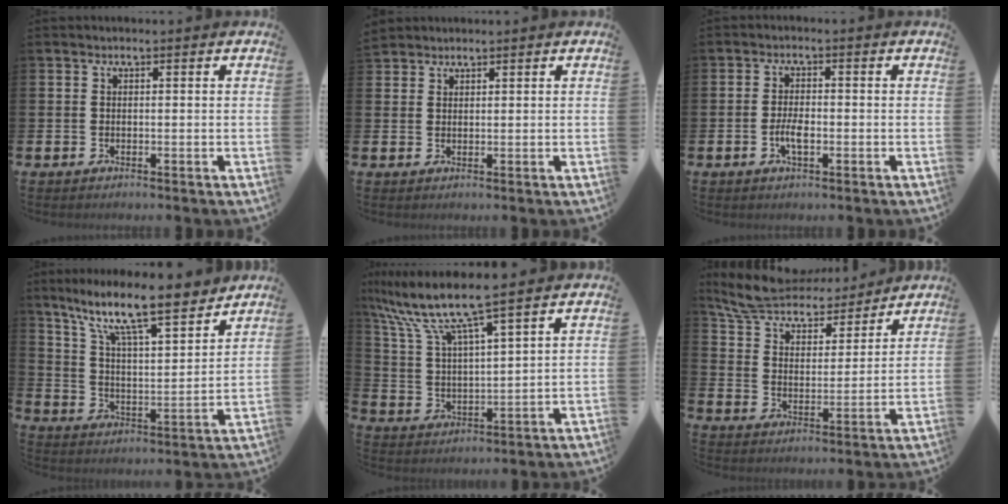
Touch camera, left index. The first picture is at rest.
{"total": 2.0, "force": [1.9, 0.6, -0.2], "torque": [0.012, -0.004, 0.035]}
{"total": 2.9, "force": [-0.9, 1.2, 2.5], "torque": [-0.047, -0.004, -0.020]}
{"total": 11.4, "force": [9.6, 1.7, 5.9], "torque": [-0.135, -0.067, 0.160]}
{"total": 8.9, "force": [7.6, 0.5, 4.6], "torque": [-0.122, -0.040, 0.126]}
{"total": 7.5, "force": [7.0, 2.3, 1.4], "torque": [-0.067, -0.052, 0.123]}